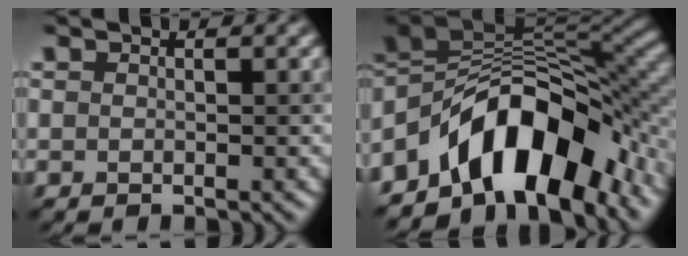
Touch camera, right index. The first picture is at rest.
{"total": 12.5, "force": [-6.1, 6.4, 8.9], "torque": [-0.115, 0.027, -0.117]}